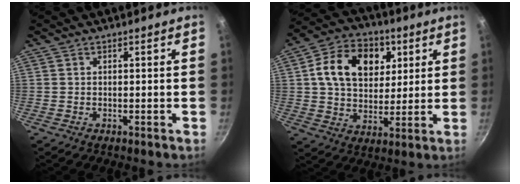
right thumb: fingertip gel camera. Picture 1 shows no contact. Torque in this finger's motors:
{"motor_torque": [-1.34, 1.62, 0.56, 0.28, 0.31]}